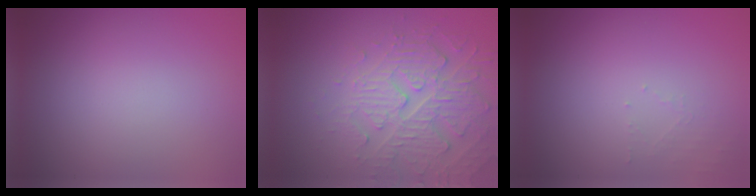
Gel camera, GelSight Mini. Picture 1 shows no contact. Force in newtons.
{"total": 4.8, "press": 4.0, "slide": 2.6}
{"total": 1.0, "press": 1.0, "slide": 0.2}